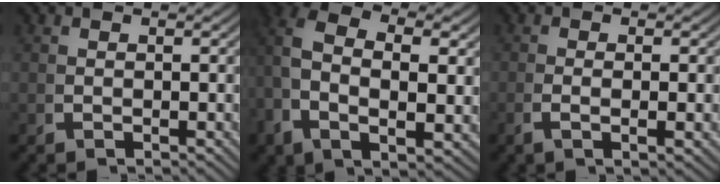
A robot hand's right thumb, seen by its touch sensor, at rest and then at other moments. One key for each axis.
{"total": 7.1, "fx": 1.3, "fy": 3.8, "fz": 5.9, "tx": -0.143, "ty": -0.022, "tz": 0.031}
{"total": 1.8, "fx": -0.3, "fy": 0.2, "fz": 1.8, "tx": -0.039, "ty": -0.001, "tz": -0.004}